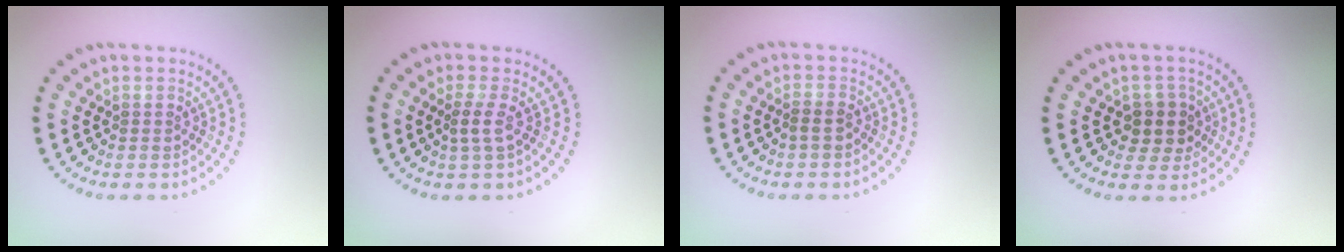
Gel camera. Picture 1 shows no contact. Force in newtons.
{"total": 1.6, "press": 1.1, "slide": 1.1}
{"total": 0.9, "press": 0.7, "slide": 0.6}
{"total": 2.8, "press": 2.5, "slide": 1.3}